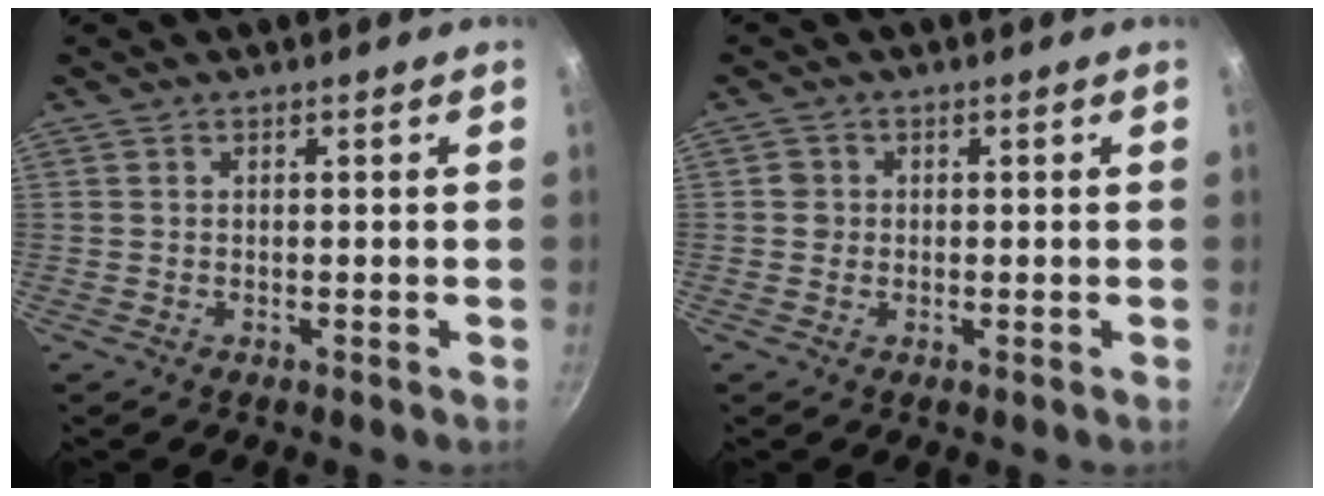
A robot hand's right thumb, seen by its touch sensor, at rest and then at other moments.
{"total": 1.9, "force": [0.0, 1.8, 0.5], "torque": [0.000, 0.007, -0.002]}